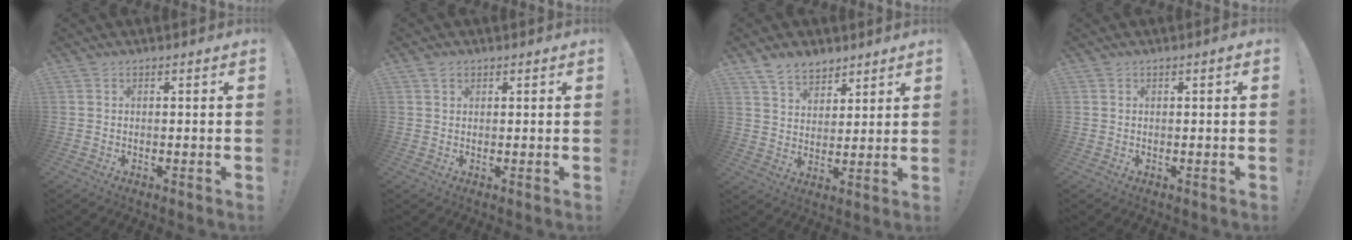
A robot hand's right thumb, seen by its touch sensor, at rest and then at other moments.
{"total": 1.5, "force": [1.1, 0.9, 0.6], "torque": [-0.013, 0.000, 0.021]}
{"total": 8.4, "force": [6.5, 4.7, 2.4], "torque": [-0.049, -0.036, 0.128]}
{"total": 0.7, "force": [0.5, -0.2, 0.5], "torque": [-0.002, -0.002, 0.006]}